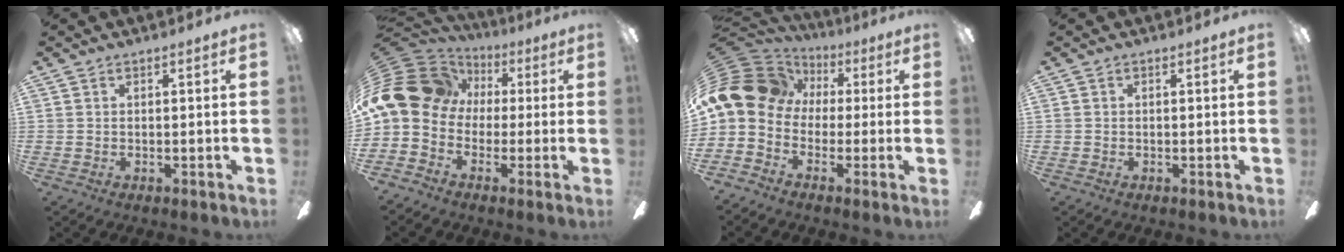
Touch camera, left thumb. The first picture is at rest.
{"total": 16.2, "force": [2.0, 12.9, 9.6], "torque": [-0.213, 0.003, 0.036]}
{"total": 14.6, "force": [1.5, 11.6, 8.8], "torque": [-0.200, 0.000, 0.024]}
{"total": 0.0}